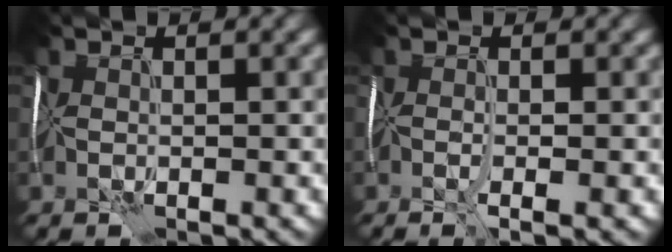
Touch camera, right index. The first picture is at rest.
{"total": 2.1, "force": [-1.0, 0.5, 1.8], "torque": [-0.029, -0.003, -0.004]}